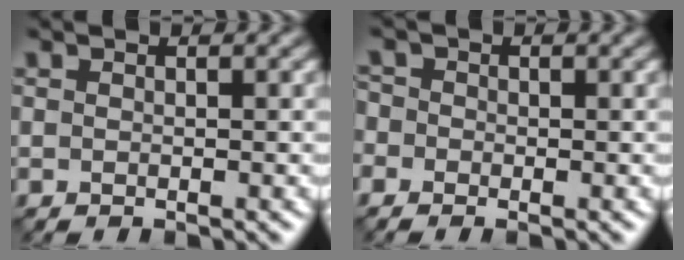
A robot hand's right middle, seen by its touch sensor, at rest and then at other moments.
{"total": 2.6, "force": [-1.1, 2.1, 1.1], "torque": [-0.007, 0.009, -0.025]}